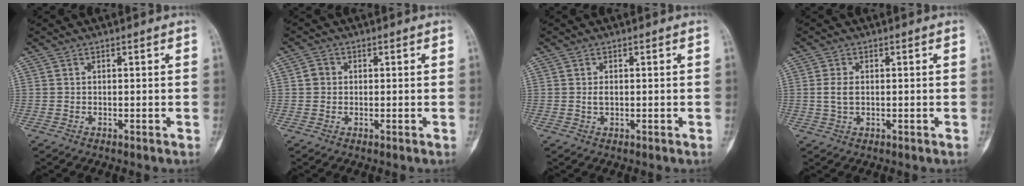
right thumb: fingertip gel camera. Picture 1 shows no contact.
{"total": 2.0, "force": [0.1, 1.8, 0.8], "torque": [-0.005, 0.004, 0.000]}
{"total": 1.3, "force": [0.0, 0.7, 1.0], "torque": [-0.019, 0.000, 0.002]}
{"total": 3.0, "force": [0.2, 1.8, 2.3], "torque": [-0.049, 0.001, 0.003]}